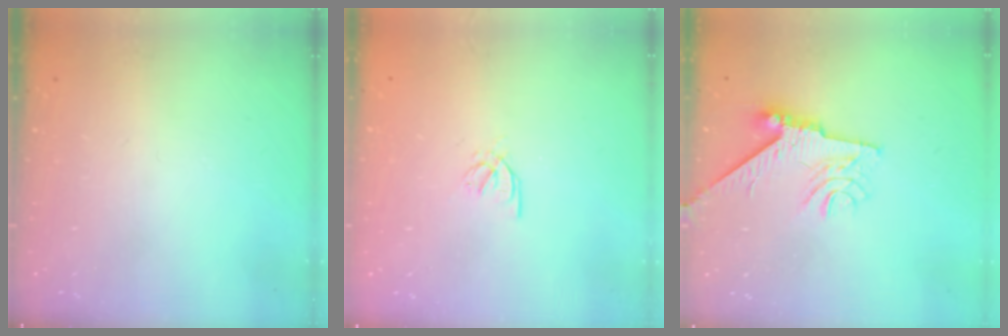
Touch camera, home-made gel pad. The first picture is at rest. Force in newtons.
{"total": 2.6, "press": 2.5, "slide": 0.6}
{"total": 11.5, "press": 11.4, "slide": 1.2}